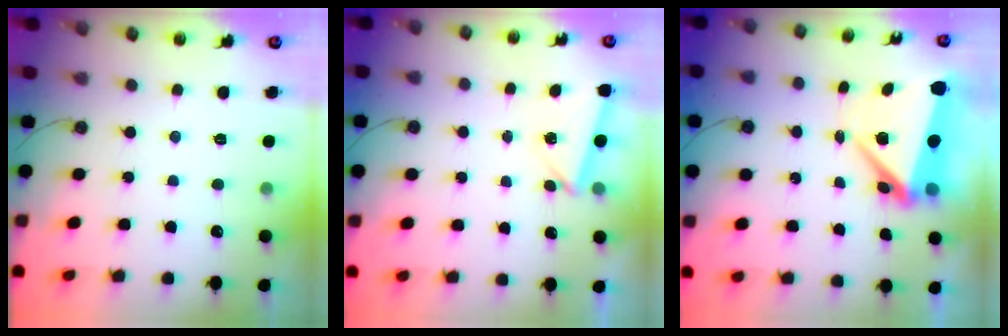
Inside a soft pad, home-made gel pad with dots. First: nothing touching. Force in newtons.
{"total": 2.6, "press": 1.9, "slide": 1.8}
{"total": 8.9, "press": 8.9, "slide": 0.8}